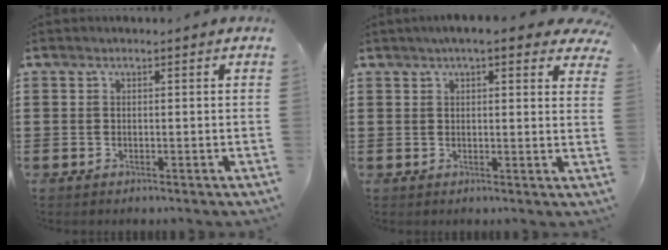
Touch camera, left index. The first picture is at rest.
{"total": 4.2, "force": [3.3, 0.5, 2.5], "torque": [-0.051, -0.002, 0.057]}